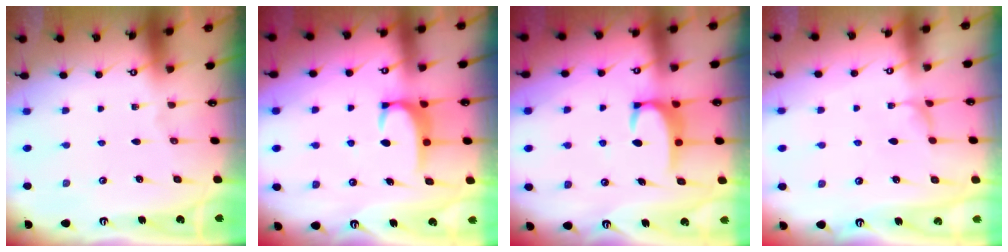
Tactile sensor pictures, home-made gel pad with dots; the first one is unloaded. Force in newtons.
{"total": 2.7, "press": 2.7, "slide": 0.5}
{"total": 3.7, "press": 3.6, "slide": 0.5}
{"total": 2.8, "press": 2.8, "slide": 0.2}